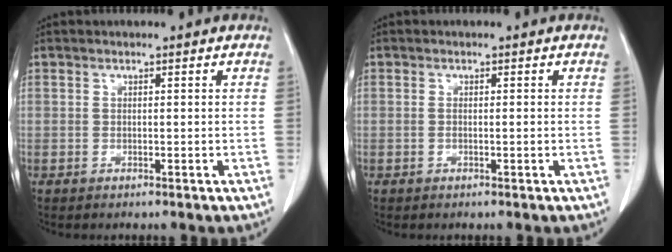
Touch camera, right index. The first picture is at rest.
{"total": 0.6, "force": [-0.1, 0.1, 0.6], "torque": [-0.010, 0.002, 0.002]}